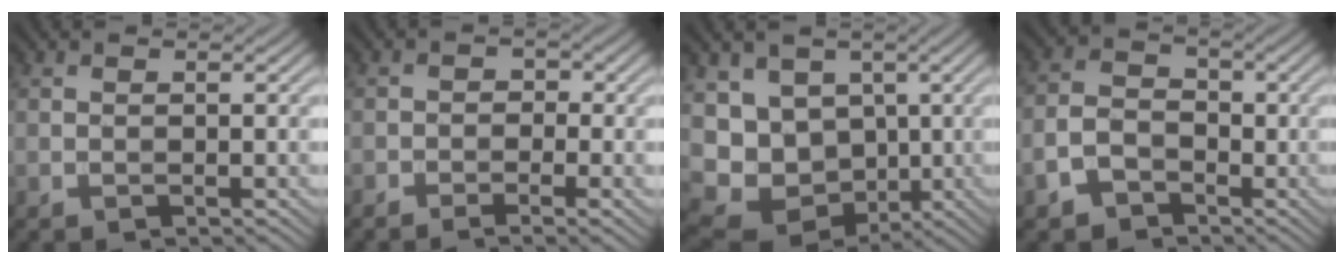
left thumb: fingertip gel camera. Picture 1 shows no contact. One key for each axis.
{"total": 3.4, "fx": -1.9, "fy": 1.8, "fz": 2.2, "tx": -0.023, "ty": 0.003, "tz": -0.030}
{"total": 9.6, "fx": 0.1, "fy": 8.4, "fz": 4.7, "tx": -0.119, "ty": -0.028, "tz": 0.000}
{"total": 5.1, "fx": -2.9, "fy": 3.7, "fz": 2.0, "tx": -0.043, "ty": 0.002, "tz": -0.067}